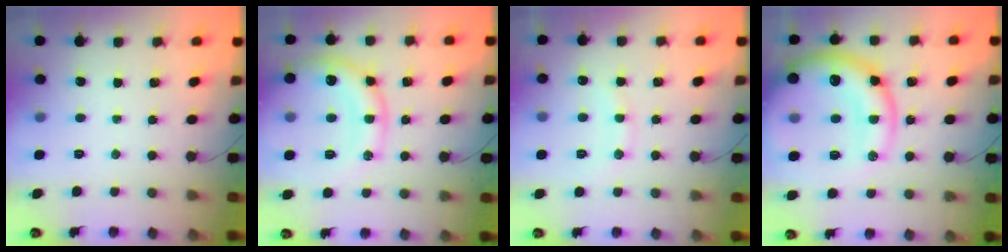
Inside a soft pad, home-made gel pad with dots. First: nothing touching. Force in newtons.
{"total": 15.7, "press": 15.6, "slide": 1.8}
{"total": 8.8, "press": 8.7, "slide": 1.2}
{"total": 25.1, "press": 24.8, "slide": 3.9}